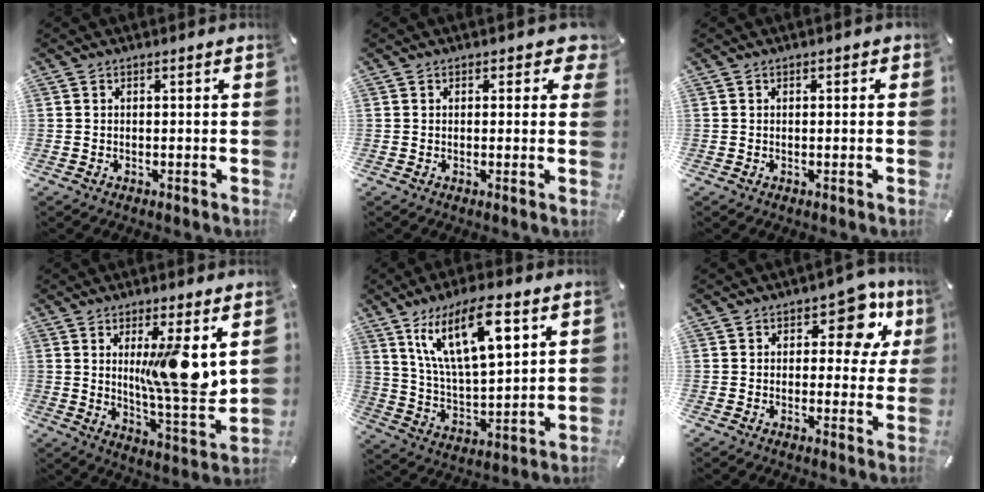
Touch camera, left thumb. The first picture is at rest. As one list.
[{"total": 2.8, "force": [1.0, 1.9, 1.8], "torque": [-0.007, -0.004, 0.010]}, {"total": 0.5, "force": [-0.1, 0.5, 0.1], "torque": [-0.002, 0.005, -0.003]}, {"total": 14.1, "force": [4.1, 2.8, 13.2], "torque": [-0.198, -0.037, 0.060]}, {"total": 17.4, "force": [9.6, 6.6, 12.9], "torque": [-0.259, -0.021, 0.159]}, {"total": 10.9, "force": [4.4, 6.0, 7.9], "torque": [-0.095, -0.014, 0.070]}]